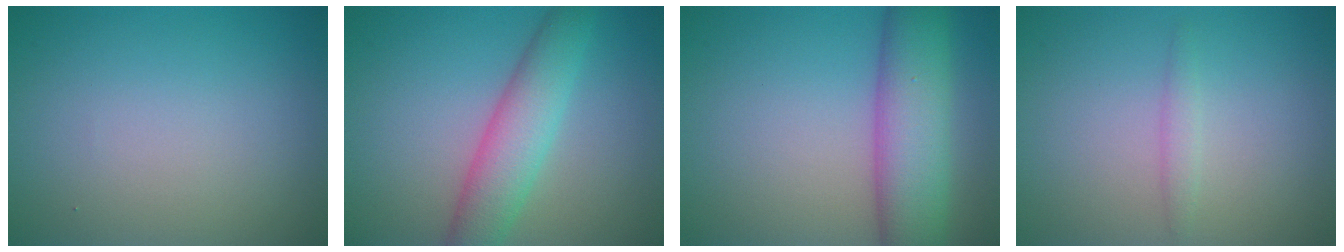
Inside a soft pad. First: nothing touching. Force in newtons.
{"total": 5.1, "press": 5.0, "slide": 0.2}
{"total": 7.9, "press": 7.9, "slide": 0.4}
{"total": 1.0, "press": 1.0, "slide": 0.0}